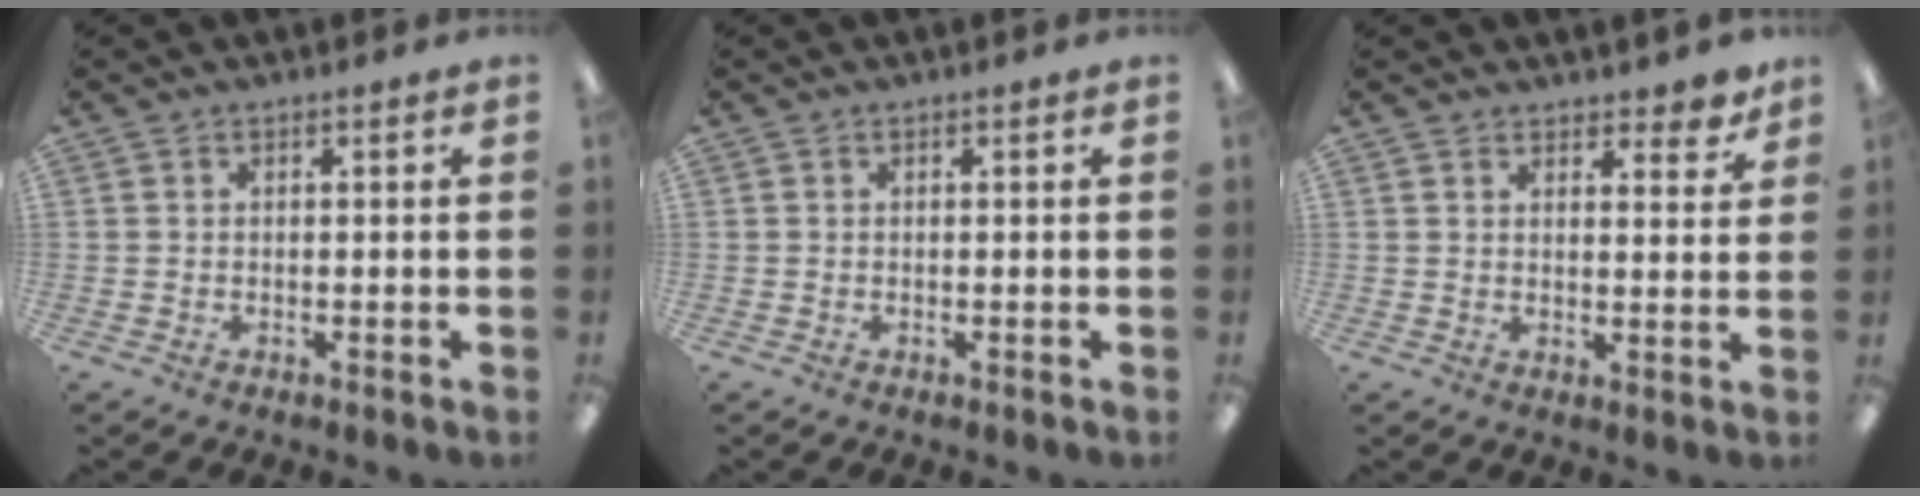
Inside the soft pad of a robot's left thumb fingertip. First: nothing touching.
{"total": 0.0}
{"total": 4.4, "force": [3.9, 1.5, 1.2], "torque": [0.001, -0.029, 0.067]}